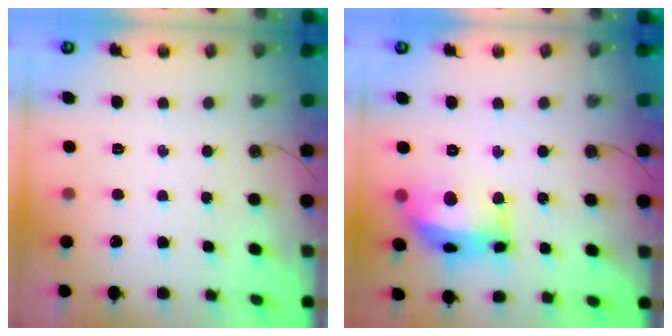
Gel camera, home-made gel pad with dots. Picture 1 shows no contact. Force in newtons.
{"total": 17.0, "press": 16.9, "slide": 1.9}